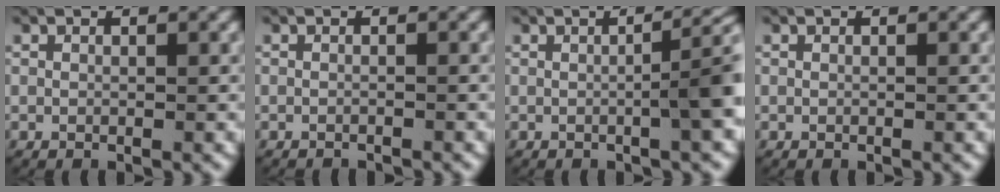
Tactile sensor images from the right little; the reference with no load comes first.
{"total": 0.9, "force": [-0.9, -0.1, 0.0], "torque": [-0.004, -0.005, -0.012]}
{"total": 4.4, "force": [0.1, 1.0, 4.3], "torque": [-0.043, 0.007, -0.004]}
{"total": 0.0}